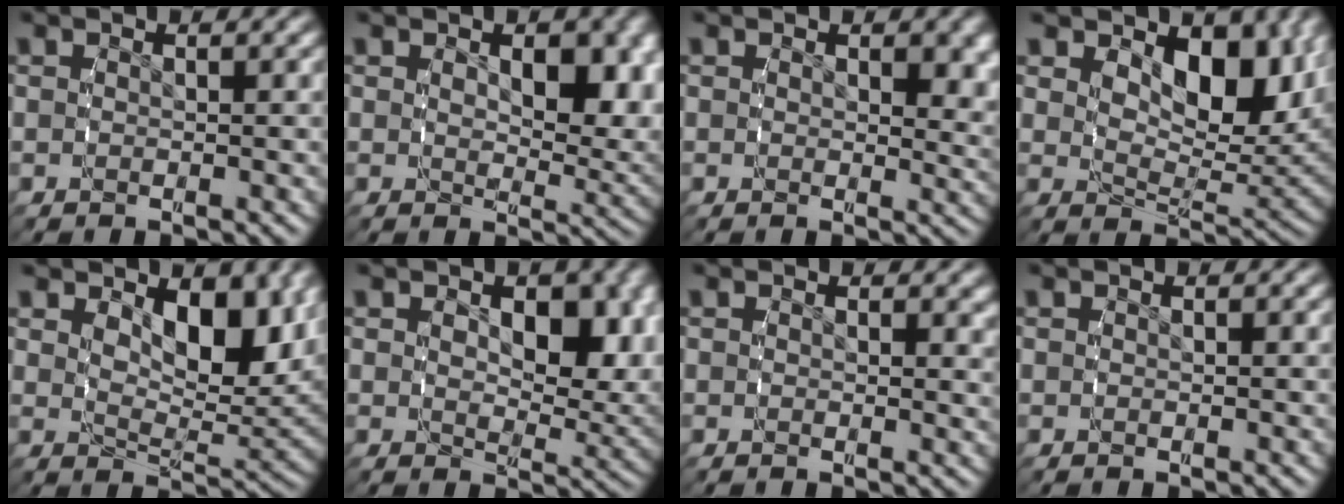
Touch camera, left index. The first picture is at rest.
{"total": 4.3, "force": [1.4, 1.9, 3.6], "torque": [-0.049, -0.016, 0.030]}
{"total": 2.0, "force": [0.9, 0.9, 1.5], "torque": [-0.015, -0.014, 0.017]}
{"total": 8.4, "force": [3.4, 4.1, 6.4], "torque": [-0.088, -0.011, 0.058]}
{"total": 6.6, "force": [2.8, 2.7, 5.3], "torque": [-0.068, -0.013, 0.052]}
{"total": 4.9, "force": [1.4, 2.6, 4.0], "torque": [-0.058, -0.019, 0.031]}
{"total": 0.9, "force": [0.8, 0.3, 0.3], "torque": [-0.002, -0.005, 0.011]}
{"total": 0.0}